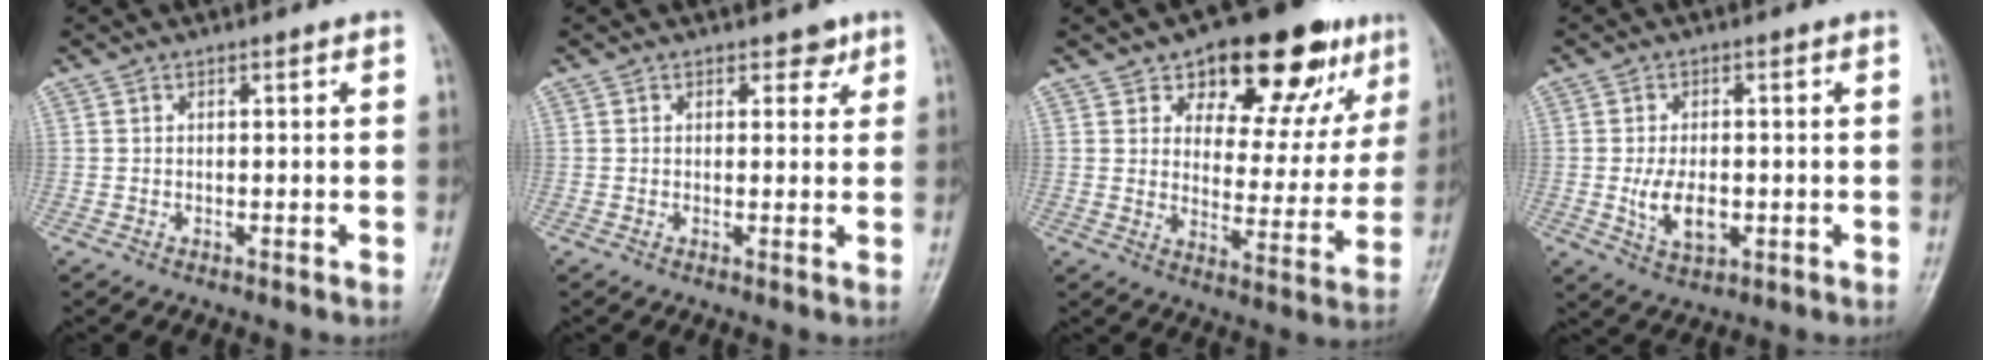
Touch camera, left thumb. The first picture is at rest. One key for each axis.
{"total": 2.4, "fx": 1.5, "fy": 1.6, "fz": 1.0, "tx": 0.005, "ty": -0.006, "tz": 0.016}
{"total": 19.8, "fx": 11.8, "fy": 9.5, "fz": 12.7, "tx": -0.110, "ty": -0.035, "tz": 0.171}
{"total": 6.9, "fx": -1.0, "fy": 4.2, "fz": 5.4, "tx": -0.091, "ty": -0.007, "tz": -0.012}